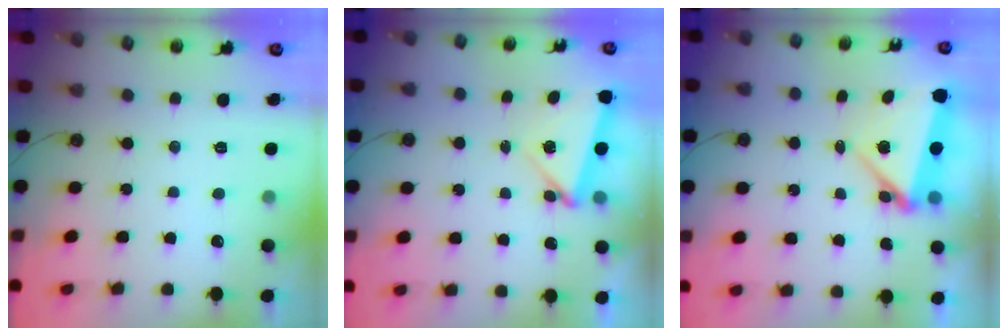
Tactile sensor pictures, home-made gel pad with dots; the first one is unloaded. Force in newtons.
{"total": 5.0, "press": 4.9, "slide": 1.0}
{"total": 6.5, "press": 6.4, "slide": 1.3}